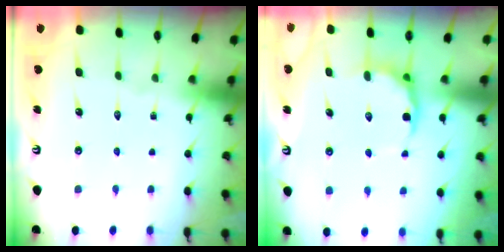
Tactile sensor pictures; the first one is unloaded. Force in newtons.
{"total": 6.7, "press": 6.2, "slide": 2.5}